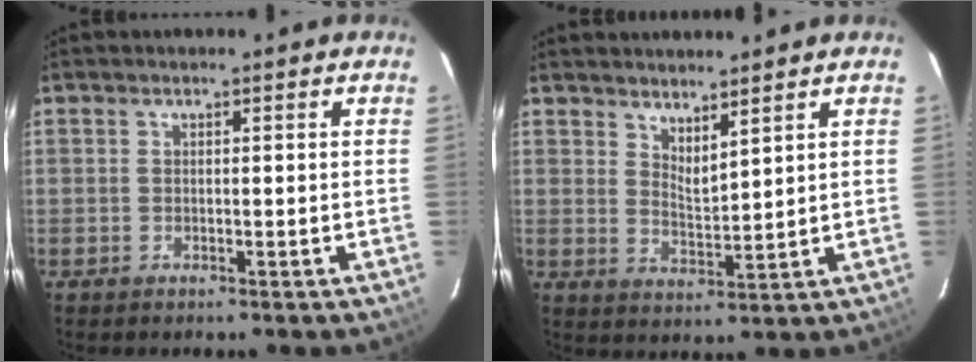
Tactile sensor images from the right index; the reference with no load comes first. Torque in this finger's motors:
{"motor_torque": [-0.07, 0.20, 0.00, 0.00]}